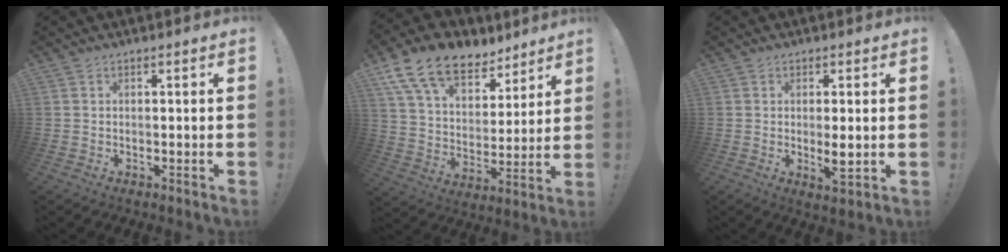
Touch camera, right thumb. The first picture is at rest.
{"total": 16.6, "force": [11.0, 9.6, 7.9], "torque": [-0.135, -0.070, 0.204]}
{"total": 4.7, "force": [-0.2, 1.2, 4.6], "torque": [-0.059, -0.012, -0.001]}